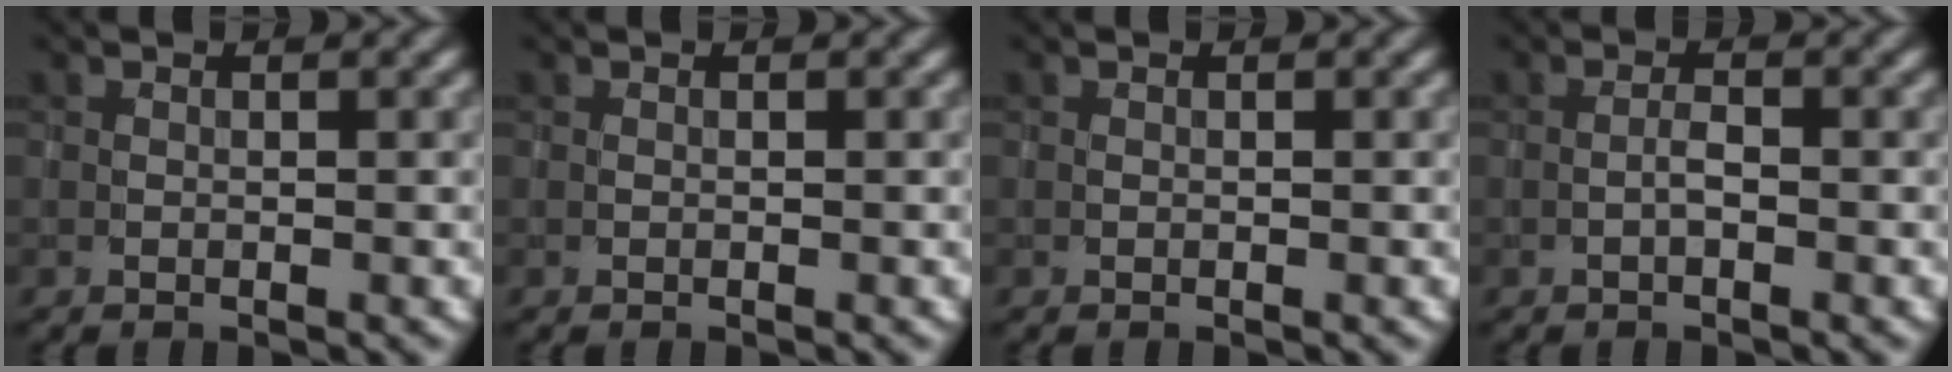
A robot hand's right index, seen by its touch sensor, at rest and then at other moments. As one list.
[{"total": 0.0}, {"total": 0.0}, {"total": 1.1, "force": [-0.4, 0.3, 1.0], "torque": [-0.019, 0.002, -0.009]}]